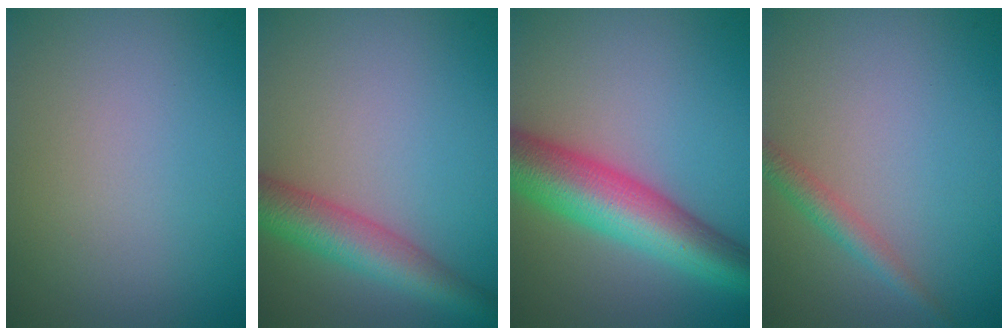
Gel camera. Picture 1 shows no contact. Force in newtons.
{"total": 5.2, "press": 5.2, "slide": 0.3}
{"total": 9.0, "press": 9.0, "slide": 0.3}
{"total": 1.9, "press": 1.9, "slide": 0.0}